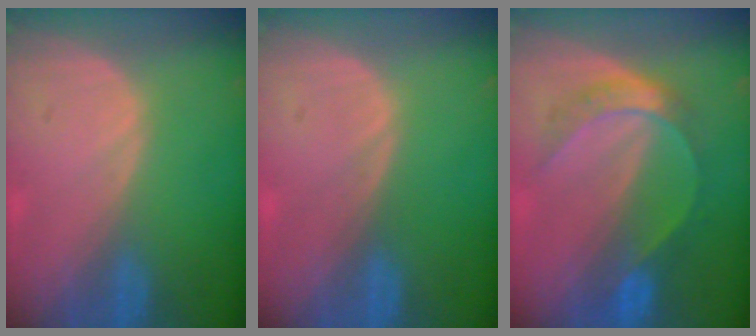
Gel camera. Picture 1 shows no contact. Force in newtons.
{"total": 0.0}
{"total": 5.6, "press": 5.6, "slide": 0.2}